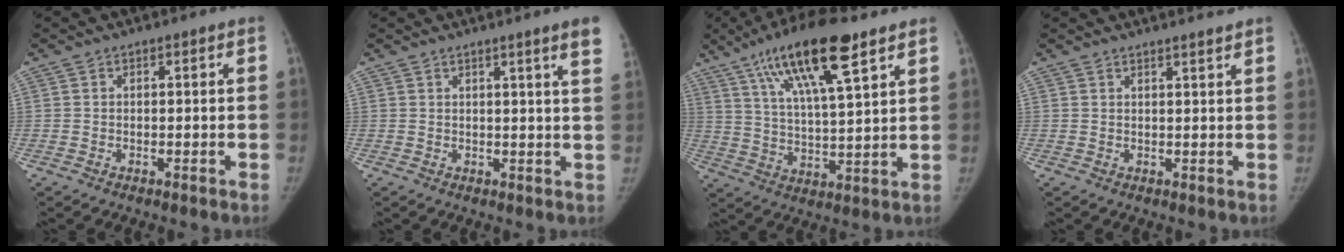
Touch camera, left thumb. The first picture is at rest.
{"total": 5.5, "force": [3.6, -0.6, 4.1], "torque": [-0.052, -0.018, 0.037]}
{"total": 17.2, "force": [9.8, 4.0, 13.6], "torque": [-0.227, -0.025, 0.178]}
{"total": 3.1, "force": [2.9, -0.2, 1.2], "torque": [-0.006, -0.007, 0.036]}